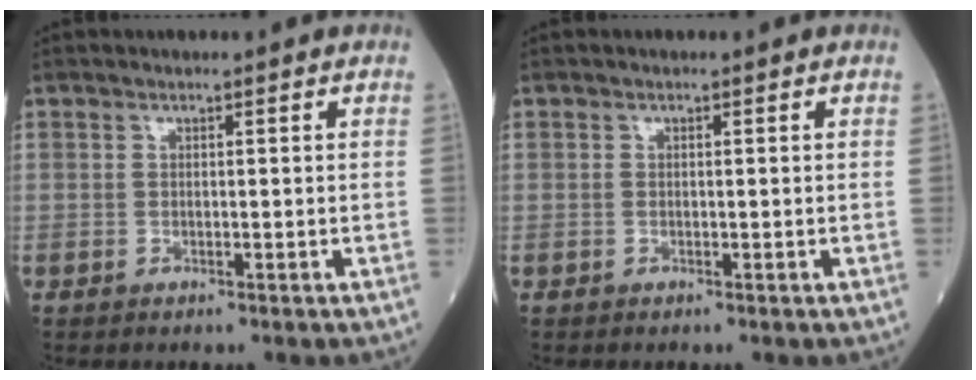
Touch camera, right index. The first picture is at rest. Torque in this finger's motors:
{"motor_torque": [0.02, -0.05, -0.09, -0.01]}